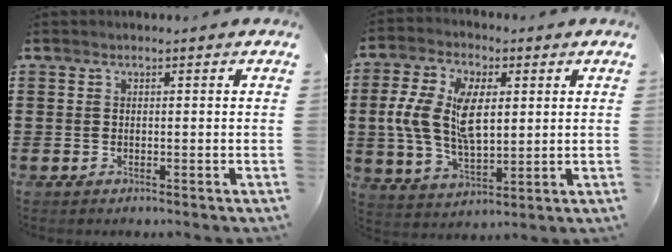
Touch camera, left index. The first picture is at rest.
{"total": 11.5, "force": [1.9, 6.1, 9.5], "torque": [-0.209, 0.009, 0.033]}